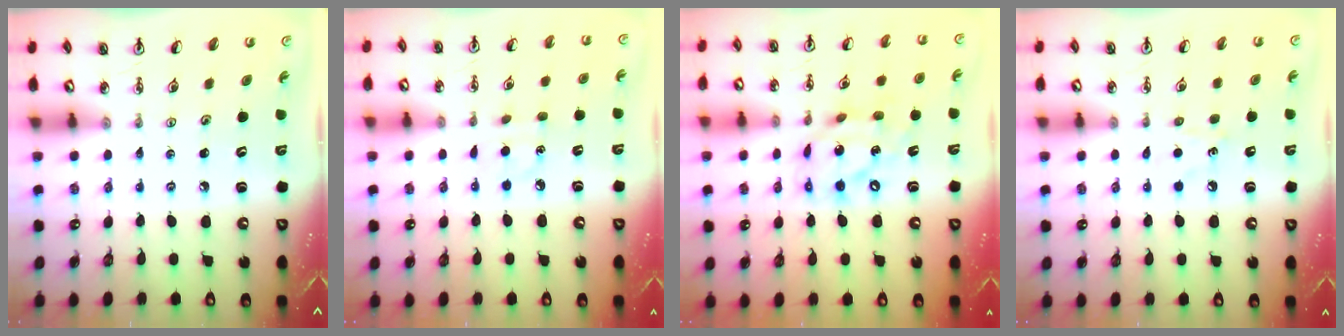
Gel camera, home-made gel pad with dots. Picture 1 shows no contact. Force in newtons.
{"total": 5.1, "press": 5.0, "slide": 0.6}
{"total": 16.6, "press": 16.5, "slide": 1.8}
{"total": 5.3, "press": 5.2, "slide": 0.8}